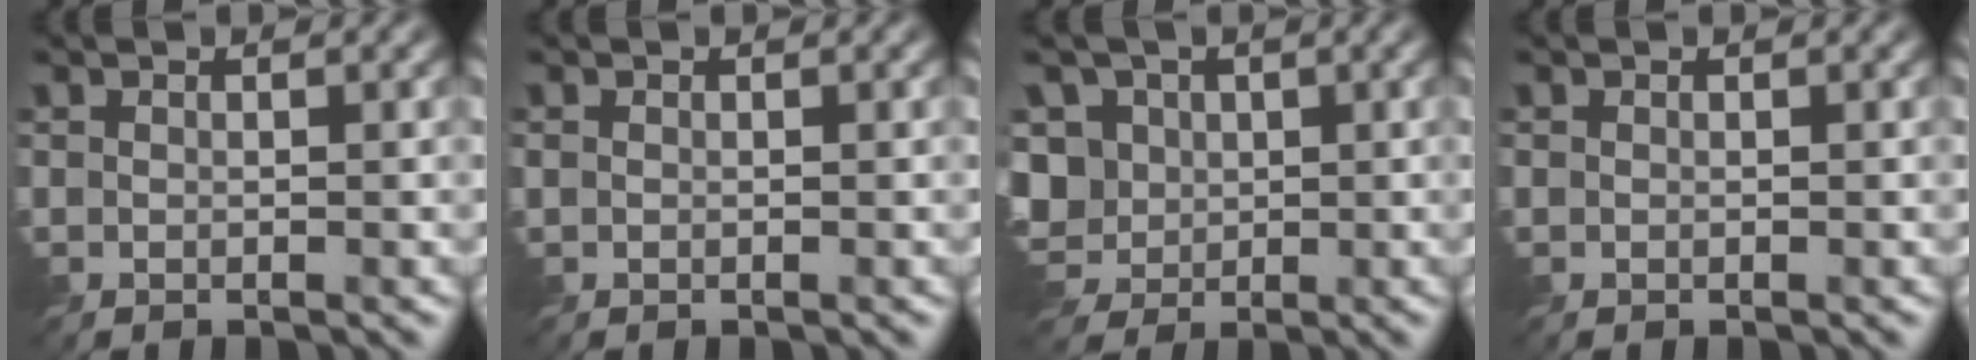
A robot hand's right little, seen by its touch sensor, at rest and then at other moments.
{"total": 0.0}
{"total": 8.7, "force": [0.3, 7.5, 4.4], "torque": [-0.116, 0.022, -0.024]}
{"total": 0.0}